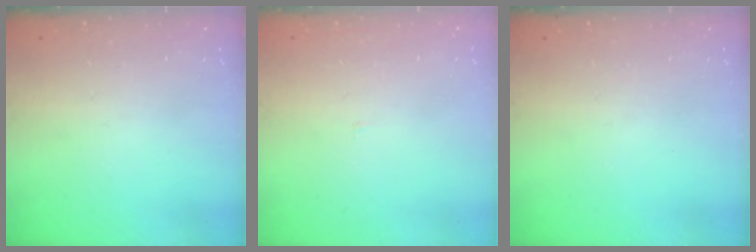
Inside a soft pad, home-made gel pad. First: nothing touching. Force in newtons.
{"total": 2.0, "press": 2.0, "slide": 0.1}
{"total": 0.0}